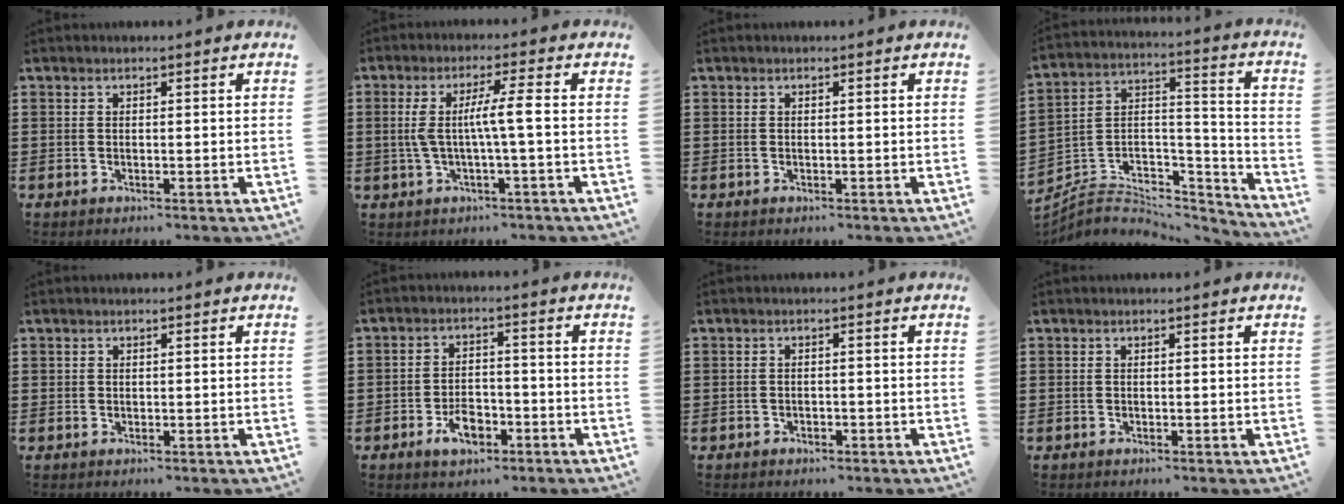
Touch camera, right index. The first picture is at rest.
{"total": 6.0, "force": [-0.1, -0.1, 6.0], "torque": [-0.121, -0.005, -0.011]}
{"total": 0.0}
{"total": 4.2, "force": [-3.1, 2.8, 0.6], "torque": [-0.023, -0.003, -0.067]}
{"total": 0.5, "force": [0.3, 0.5, 0.1], "torque": [-0.003, 0.003, 0.005]}
{"total": 4.9, "force": [-2.5, 2.6, 3.3], "torque": [-0.068, 0.002, -0.047]}
{"total": 0.8, "force": [-0.7, 0.4, 0.1], "torque": [-0.006, 0.000, -0.015]}
{"total": 0.0}